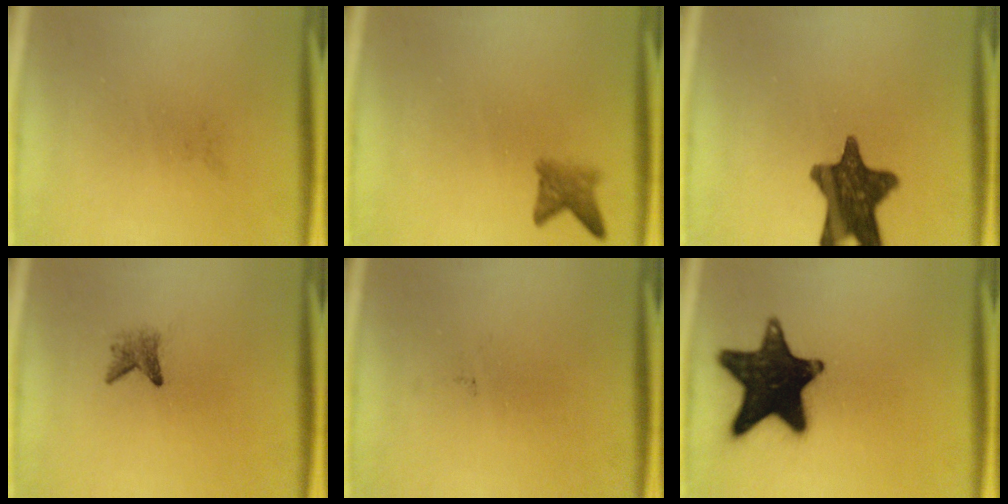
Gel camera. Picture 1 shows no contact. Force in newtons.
{"total": 2.5}
{"total": 13.4}
{"total": 2.0}
{"total": 0.0}
{"total": 17.7}